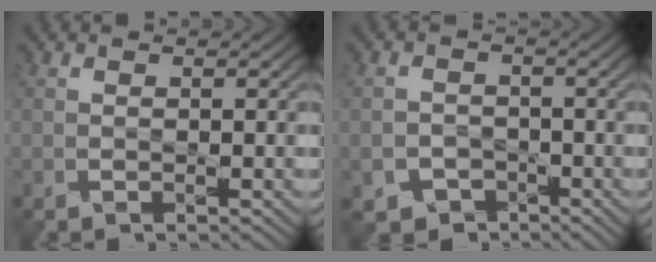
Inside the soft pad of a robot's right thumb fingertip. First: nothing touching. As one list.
[{"total": 3.7, "force": [-2.2, 2.8, 0.9], "torque": [-0.016, -0.003, -0.038]}]